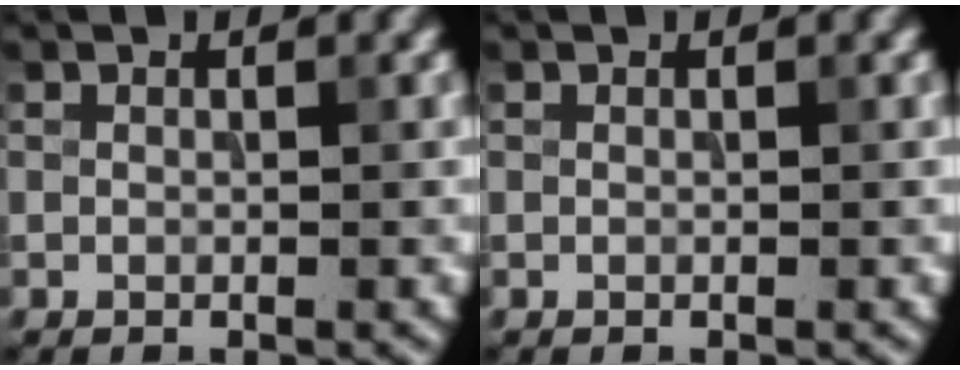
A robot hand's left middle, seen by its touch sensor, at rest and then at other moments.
{"total": 0.0}